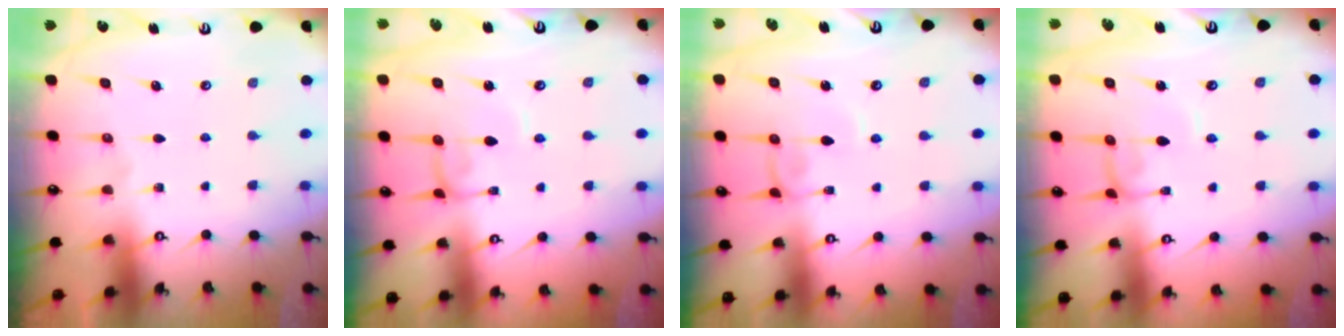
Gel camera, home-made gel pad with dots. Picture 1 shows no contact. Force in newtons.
{"total": 2.0, "press": 2.0, "slide": 0.1}
{"total": 0.6, "press": 0.5, "slide": 0.3}
{"total": 2.0, "press": 2.0, "slide": 0.1}